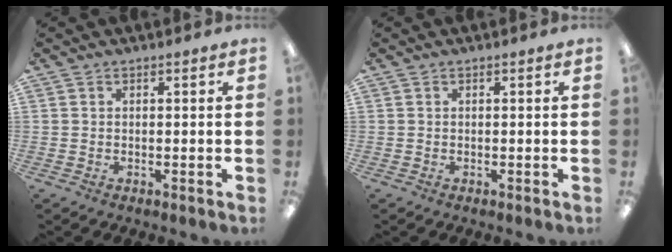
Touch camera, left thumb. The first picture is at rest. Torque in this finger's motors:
{"motor_torque": [-0.01, 0.01, 0.02, 0.11, 0.00]}